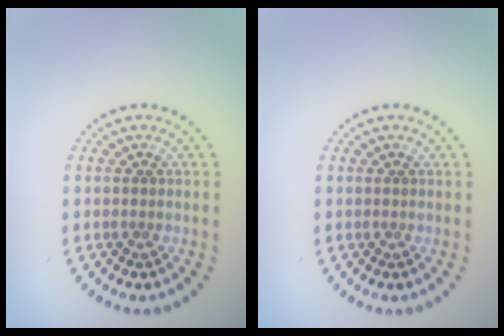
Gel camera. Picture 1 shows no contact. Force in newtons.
{"total": 0.0}